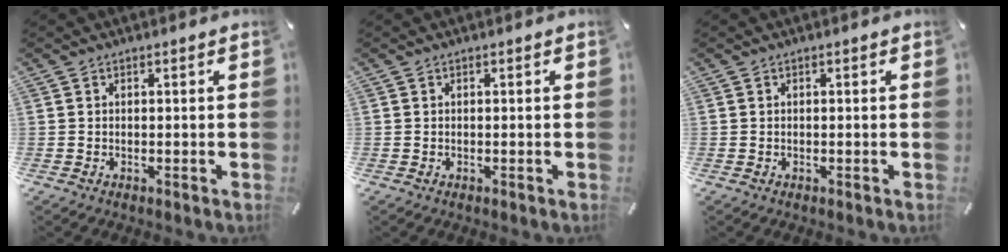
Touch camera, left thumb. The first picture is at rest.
{"total": 0.0}
{"total": 0.0}